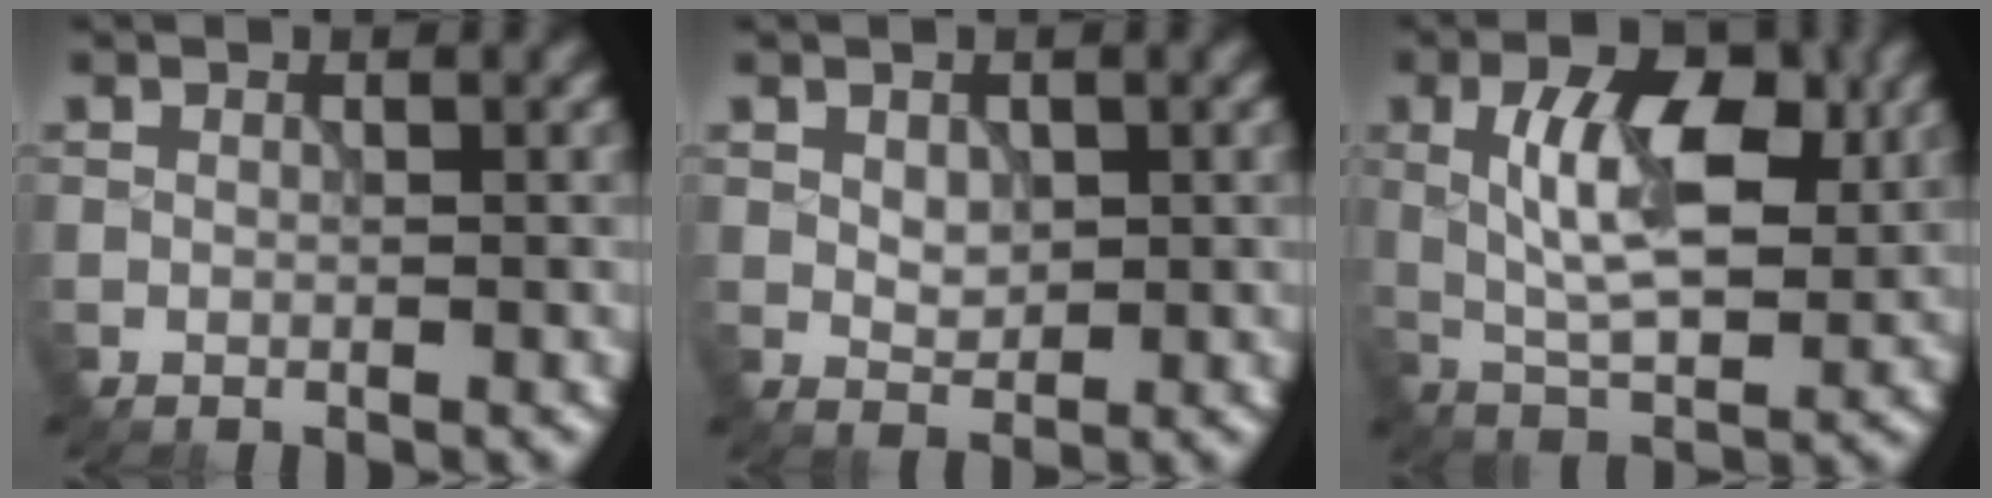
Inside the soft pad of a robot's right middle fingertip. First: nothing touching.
{"total": 1.6, "force": [0.4, 1.2, 1.0], "torque": [-0.016, -0.002, 0.009]}
{"total": 7.9, "force": [1.6, 3.8, 6.8], "torque": [-0.116, 0.003, 0.026]}